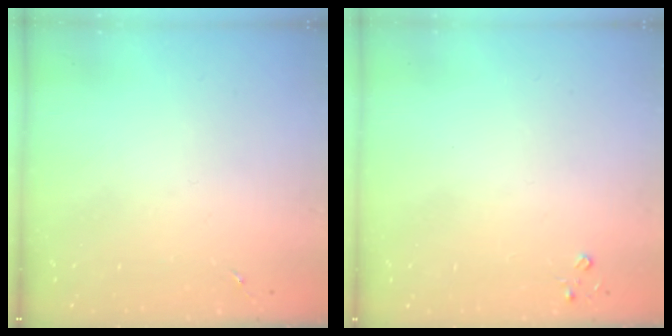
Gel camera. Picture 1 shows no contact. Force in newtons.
{"total": 2.3, "press": 2.3, "slide": 0.3}